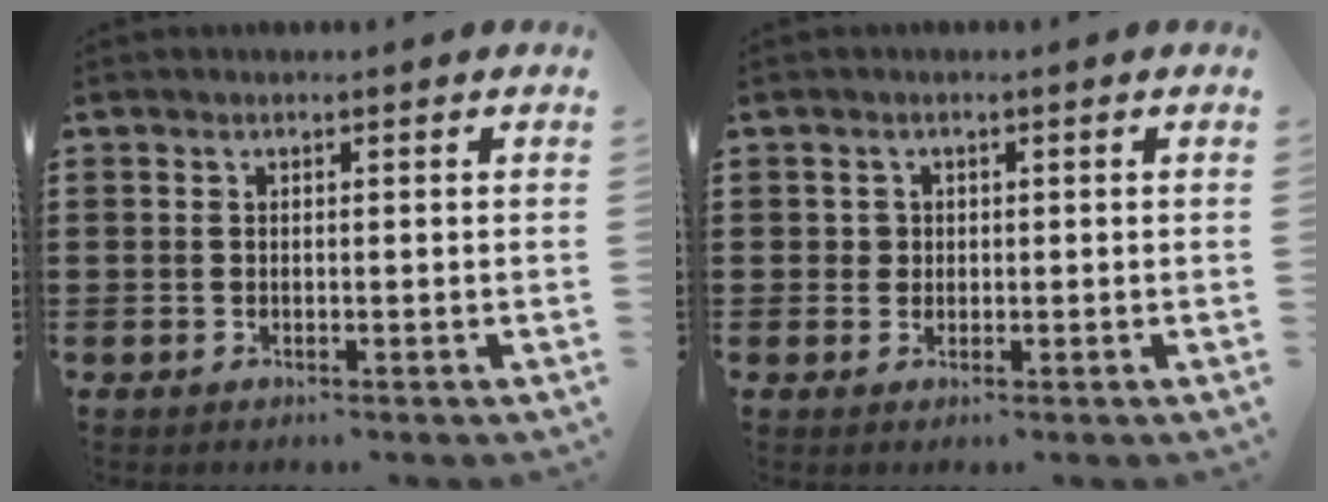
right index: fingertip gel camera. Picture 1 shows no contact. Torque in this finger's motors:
{"motor_torque": [0.19, 0.02, 0.01, 0.00]}